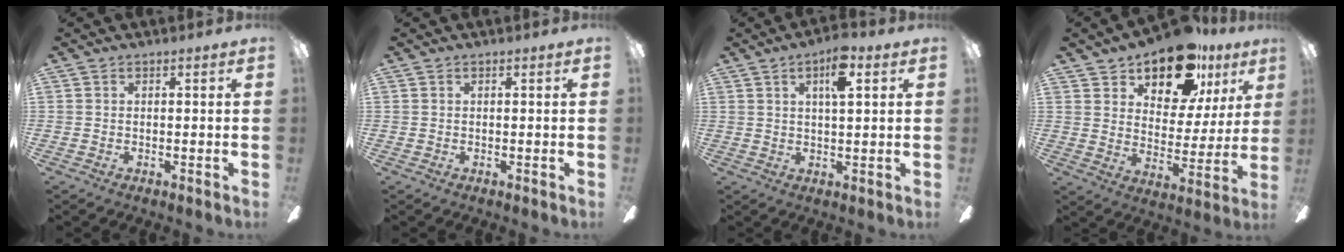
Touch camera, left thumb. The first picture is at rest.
{"total": 0.0}
{"total": 6.6, "force": [3.3, 1.8, 5.5], "torque": [-0.092, -0.002, 0.049]}
{"total": 17.7, "force": [12.6, 9.0, 8.6], "torque": [-0.134, -0.073, 0.218]}